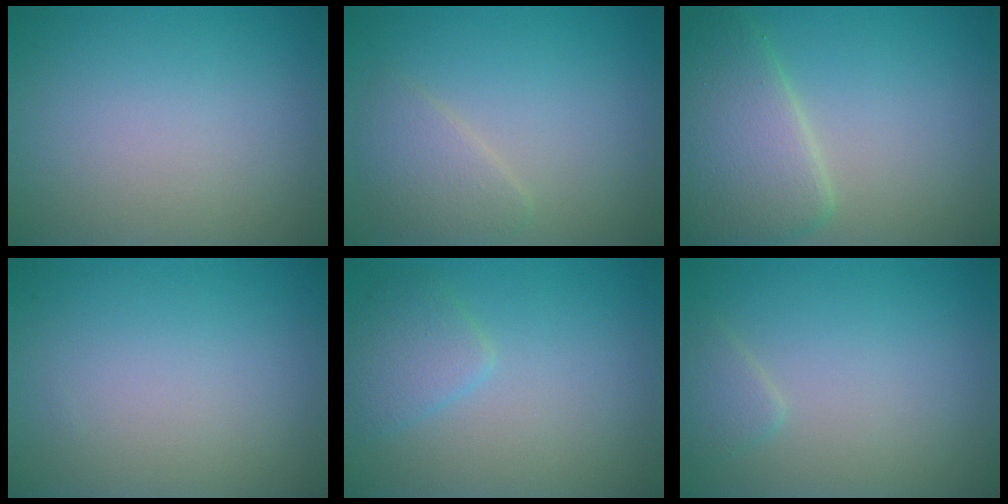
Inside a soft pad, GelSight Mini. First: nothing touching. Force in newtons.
{"total": 2.4, "press": 2.4, "slide": 0.1}
{"total": 6.3, "press": 6.3, "slide": 0.4}
{"total": 0.0}
{"total": 2.3, "press": 2.3, "slide": 0.1}
{"total": 1.3, "press": 1.3, "slide": 0.1}